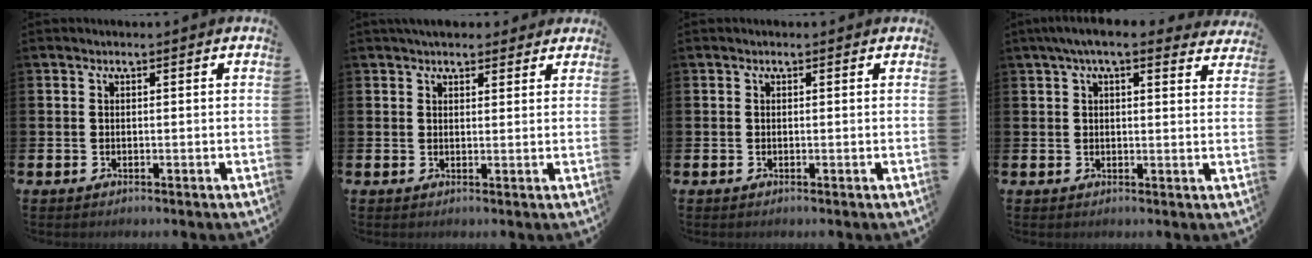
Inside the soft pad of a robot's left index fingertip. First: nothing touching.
{"total": 3.8, "force": [3.4, 1.6, 0.5], "torque": [-0.003, -0.012, 0.061]}
{"total": 0.0}
{"total": 5.2, "force": [4.3, 1.2, 2.6], "torque": [-0.047, -0.012, 0.075]}